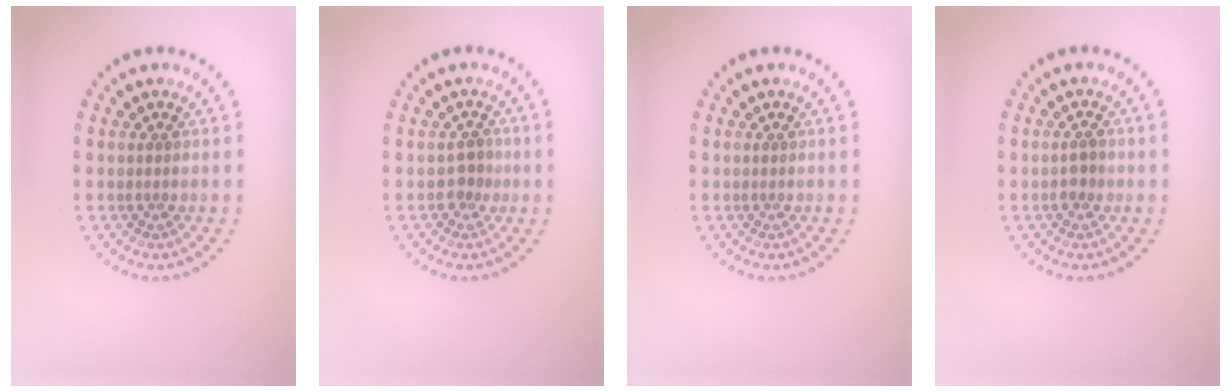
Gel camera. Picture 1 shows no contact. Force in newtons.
{"total": 1.2, "press": 1.1, "slide": 0.6}
{"total": 0.0}
{"total": 1.3, "press": 1.2, "slide": 0.3}